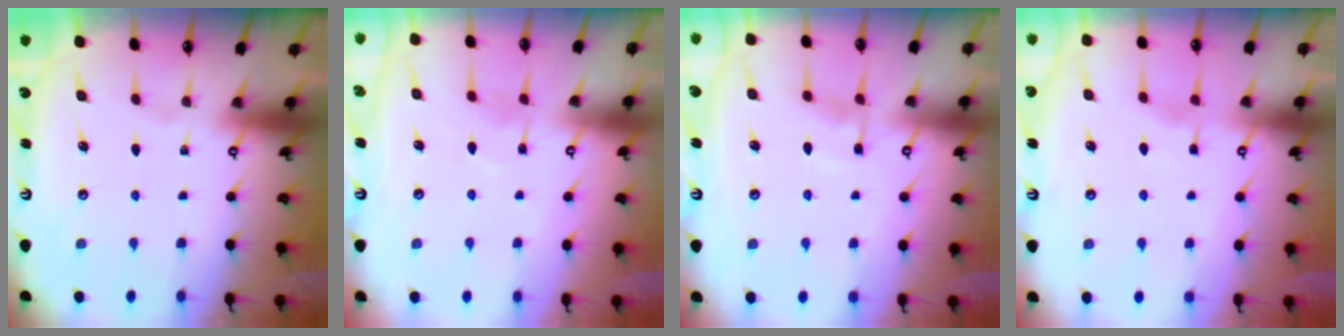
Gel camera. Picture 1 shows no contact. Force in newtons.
{"total": 6.3, "press": 6.2, "slide": 0.6}
{"total": 5.3, "press": 5.3, "slide": 0.4}
{"total": 3.0, "press": 3.0, "slide": 0.2}